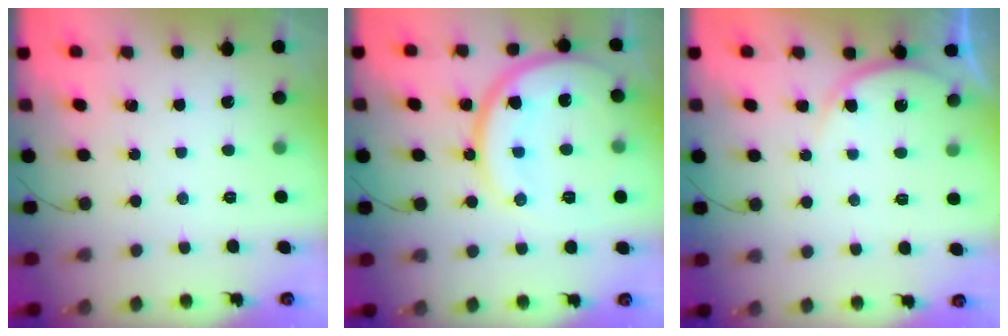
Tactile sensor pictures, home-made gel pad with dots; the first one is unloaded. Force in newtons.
{"total": 15.5, "press": 15.5, "slide": 1.3}
{"total": 6.3, "press": 6.3, "slide": 0.3}